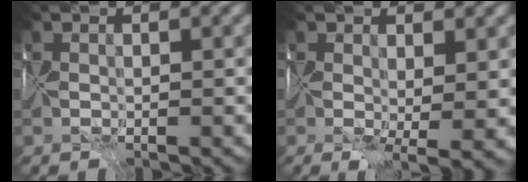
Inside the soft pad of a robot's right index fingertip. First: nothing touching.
{"total": 4.1, "force": [0.2, 1.5, 3.8], "torque": [-0.063, -0.010, 0.002]}